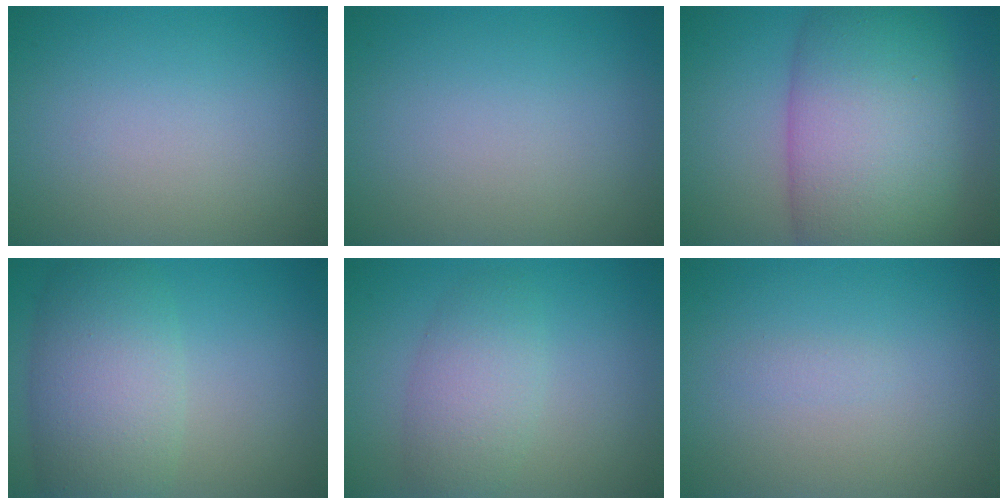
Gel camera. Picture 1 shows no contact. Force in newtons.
{"total": 0.0}
{"total": 12.5, "press": 12.5, "slide": 0.2}
{"total": 7.2, "press": 7.2, "slide": 0.1}
{"total": 3.7, "press": 3.7, "slide": 0.2}
{"total": 0.6, "press": 0.6, "slide": 0.1}